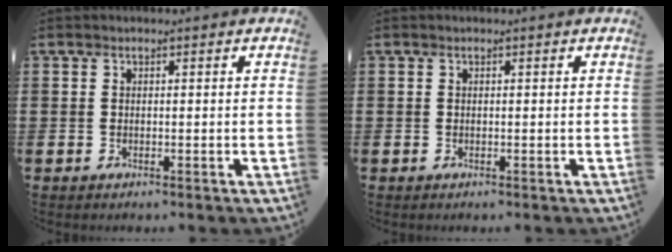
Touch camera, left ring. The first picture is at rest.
{"total": 0.0}